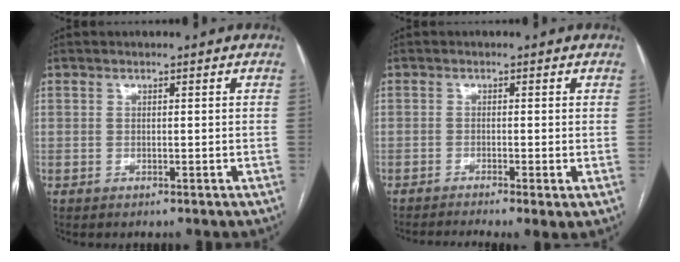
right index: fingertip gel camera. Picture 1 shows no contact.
{"total": 5.1, "force": [-3.3, 0.5, 3.9], "torque": [-0.056, -0.010, -0.054]}